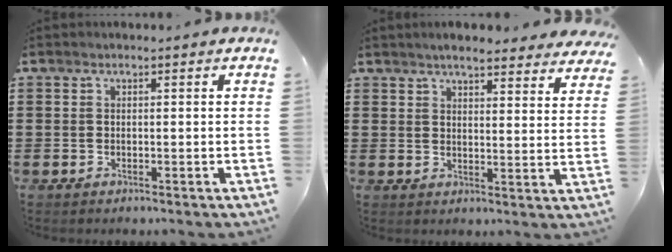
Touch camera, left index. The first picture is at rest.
{"total": 4.5, "force": [4.3, 0.4, 1.3], "torque": [-0.033, -0.014, 0.075]}